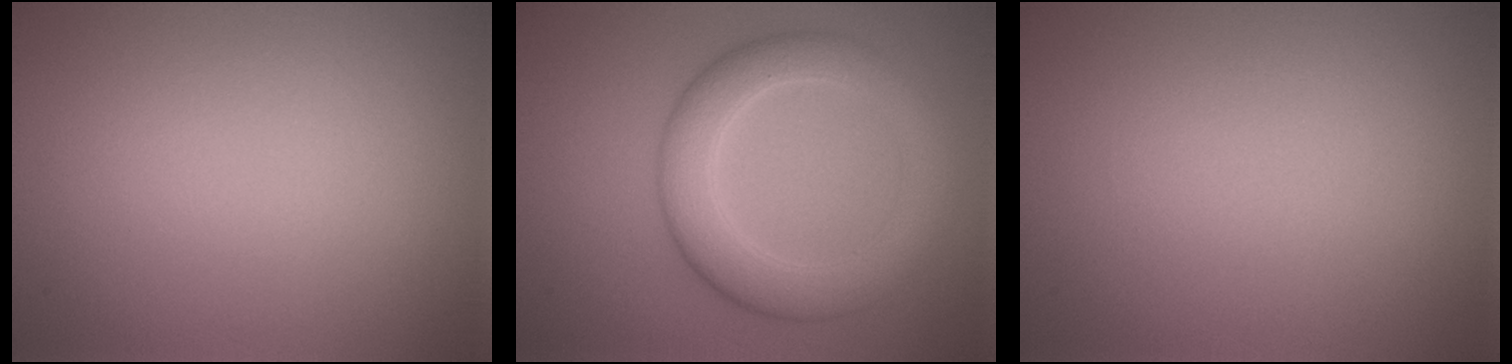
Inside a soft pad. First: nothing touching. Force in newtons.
{"total": 5.5, "press": 5.5, "slide": 0.1}
{"total": 0.0}